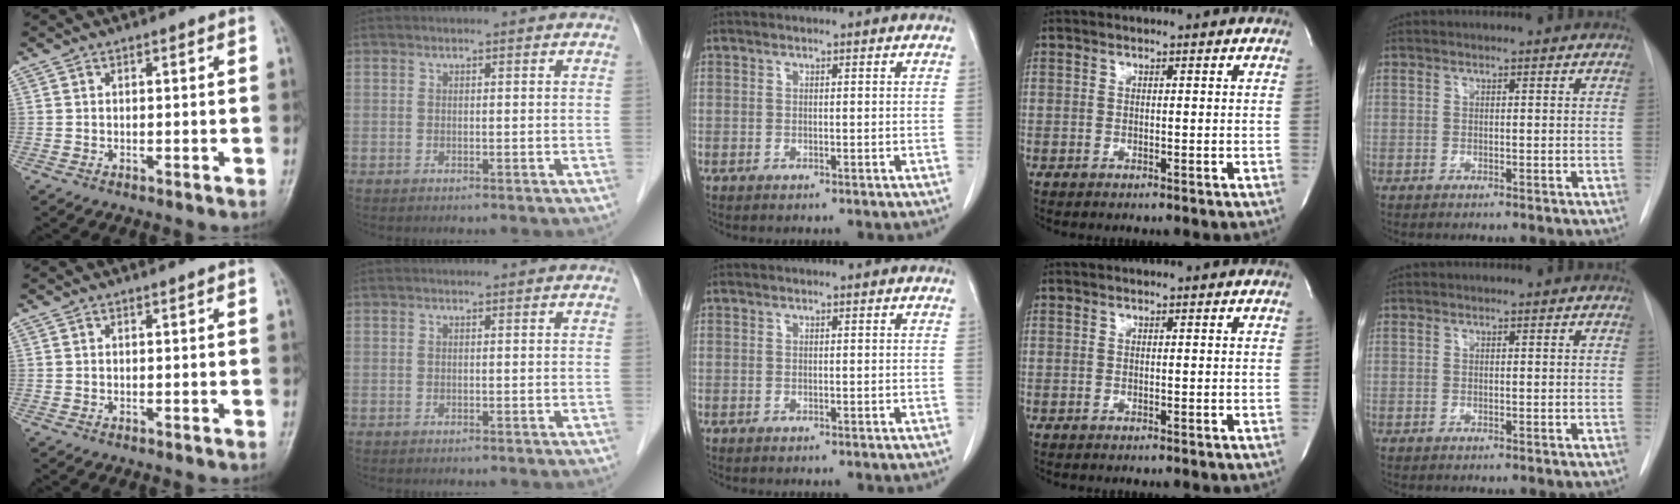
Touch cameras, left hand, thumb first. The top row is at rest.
{}